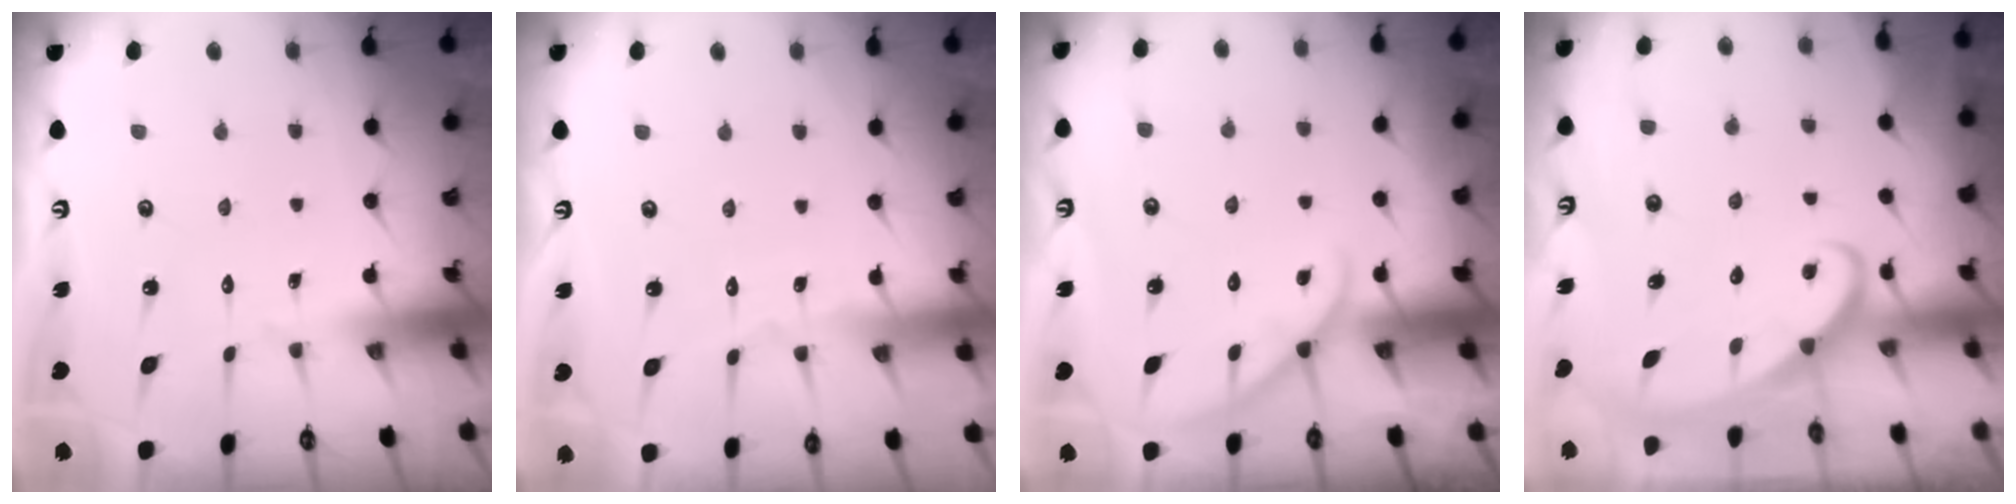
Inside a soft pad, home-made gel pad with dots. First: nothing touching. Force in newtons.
{"total": 2.1, "press": 2.1, "slide": 0.3}
{"total": 4.1, "press": 4.1, "slide": 0.5}
{"total": 2.5, "press": 2.5, "slide": 0.3}